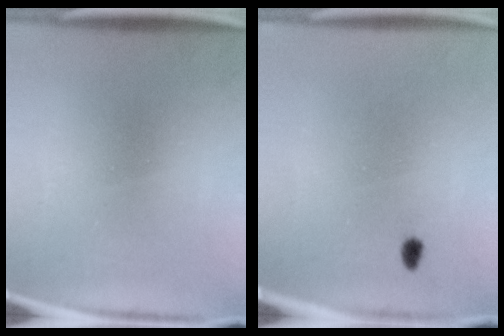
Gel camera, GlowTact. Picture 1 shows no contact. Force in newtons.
{"total": 1.5}